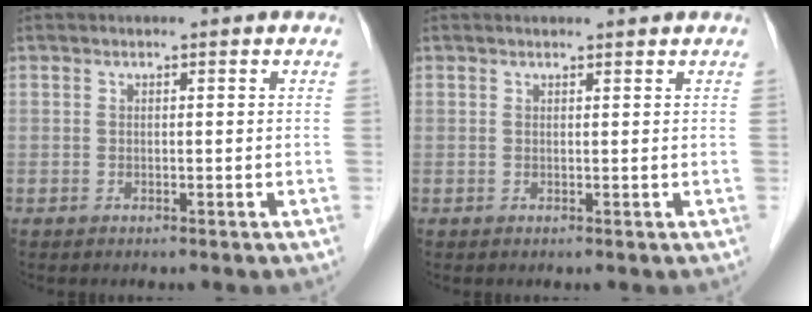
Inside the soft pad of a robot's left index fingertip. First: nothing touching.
{"total": 1.3, "force": [1.3, 0.1, 0.2], "torque": [-0.007, 0.007, 0.021]}